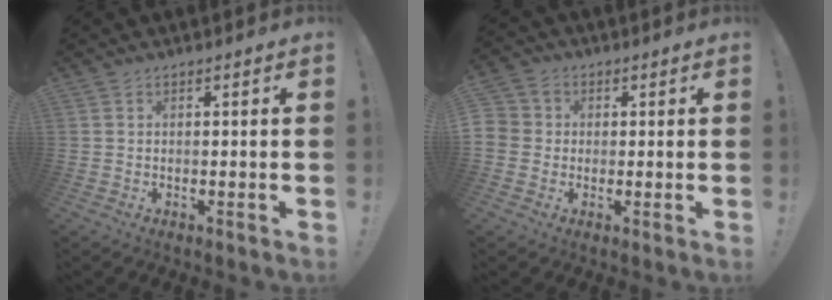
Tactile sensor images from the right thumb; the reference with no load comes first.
{"total": 4.7, "force": [-0.4, 4.5, 1.3], "torque": [-0.027, 0.008, -0.008]}